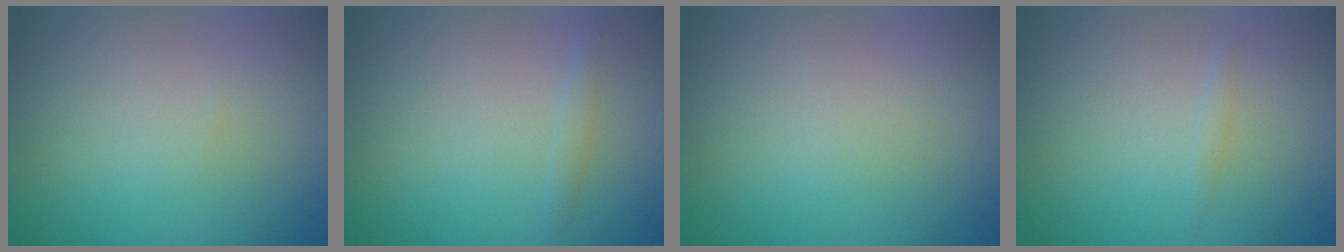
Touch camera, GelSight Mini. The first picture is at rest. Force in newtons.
{"total": 0.7, "press": 0.7, "slide": 0.0}
{"total": 0.0}
{"total": 0.6, "press": 0.6, "slide": 0.0}